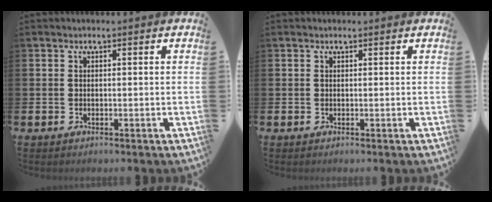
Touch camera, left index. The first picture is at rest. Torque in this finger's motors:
{"motor_torque": [1.06, -1.08, 0.26, 0.01]}